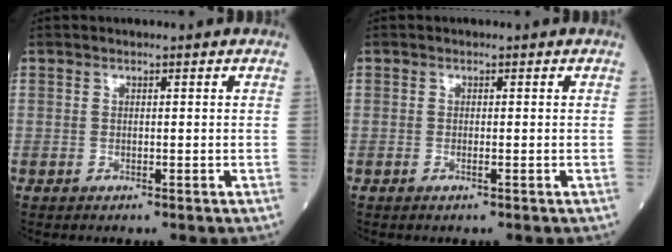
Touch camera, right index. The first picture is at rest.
{"total": 0.5, "force": [-0.2, -0.1, 0.5], "torque": [-0.010, -0.001, -0.004]}